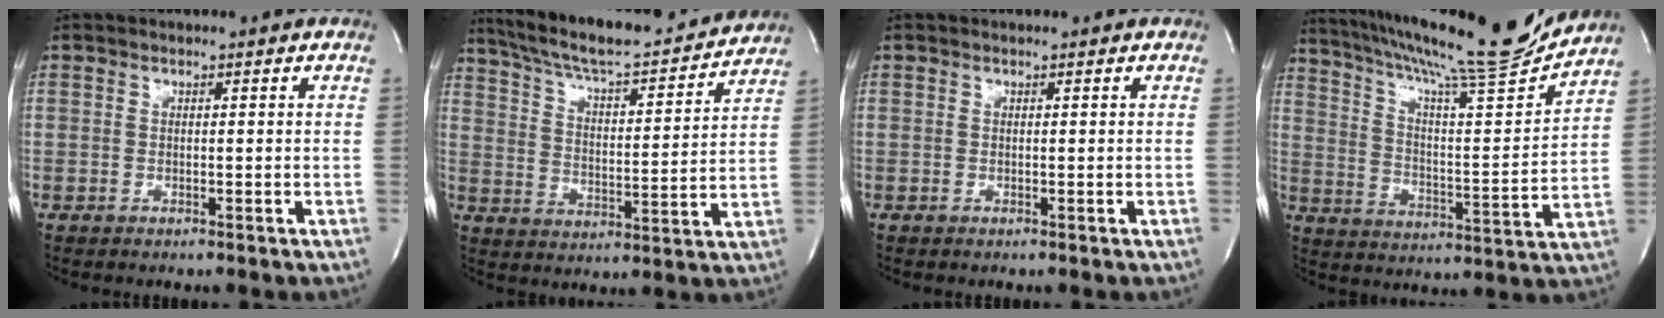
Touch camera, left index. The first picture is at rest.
{"total": 20.5, "force": [18.4, 2.9, 8.7], "torque": [-0.147, 0.006, 0.268]}
{"total": 0.0}
{"total": 20.7, "force": [18.4, -0.3, 9.4], "torque": [-0.164, -0.033, 0.277]}